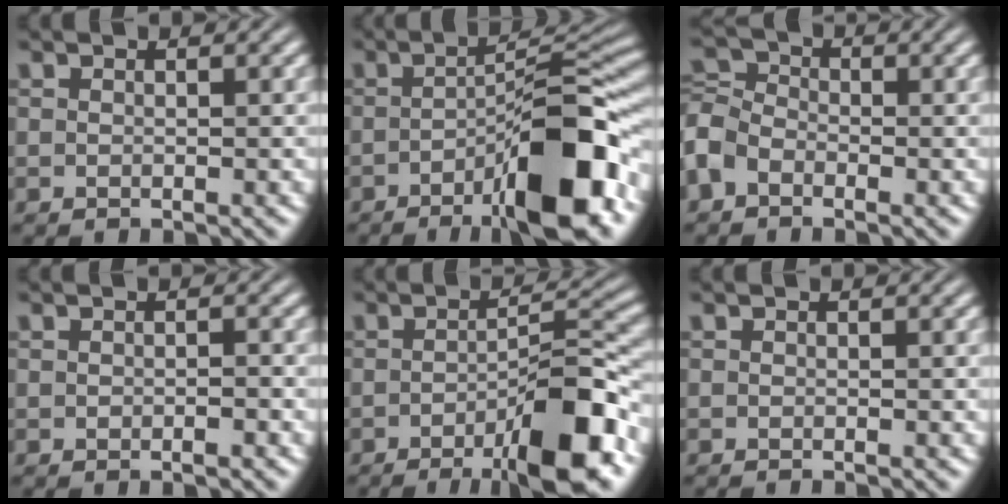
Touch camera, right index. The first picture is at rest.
{"total": 9.6, "force": [-4.1, 1.3, 8.6], "torque": [-0.110, -0.008, -0.053]}
{"total": 3.6, "force": [-1.0, 3.1, 1.6], "torque": [-0.036, -0.017, -0.016]}
{"total": 0.8, "force": [-0.6, -0.3, 0.4], "torque": [-0.003, 0.002, -0.012]}
{"total": 7.5, "force": [-3.9, 0.6, 6.4], "torque": [-0.075, -0.003, -0.059]}
{"total": 0.8, "force": [-0.5, -0.6, 0.0], "torque": [0.006, -0.001, -0.008]}